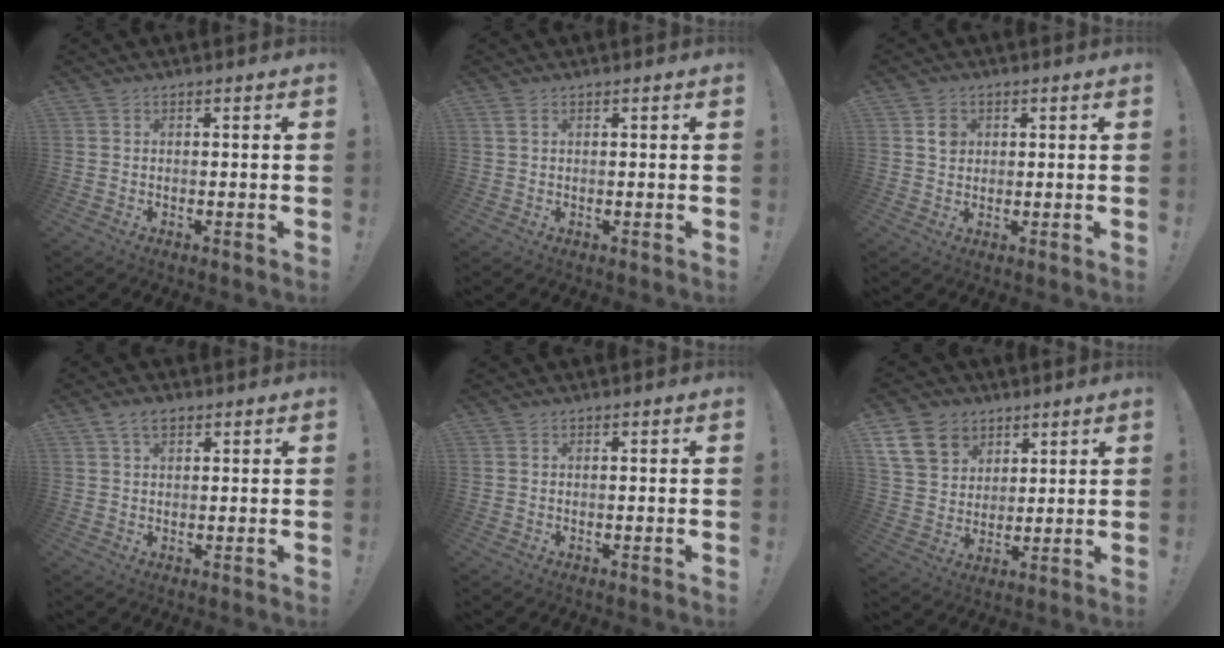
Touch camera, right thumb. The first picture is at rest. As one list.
[{"total": 1.5, "force": [0.7, 0.8, 1.0], "torque": [-0.021, 0.002, 0.014]}, {"total": 3.4, "force": [1.1, 3.0, 1.2], "torque": [-0.001, -0.006, 0.016]}, {"total": 4.3, "force": [2.3, 2.4, 2.7], "torque": [-0.053, 0.002, 0.044]}, {"total": 0.0}, {"total": 13.4, "force": [7.2, 10.1, 5.2], "torque": [-0.083, -0.037, 0.147]}]